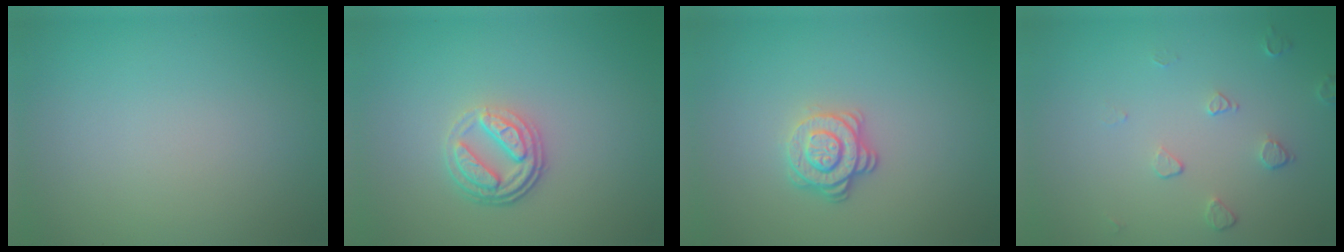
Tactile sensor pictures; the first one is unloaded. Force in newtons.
{"total": 3.6, "press": 2.7, "slide": 2.4}
{"total": 2.8, "press": 2.5, "slide": 1.3}
{"total": 1.5, "press": 0.9, "slide": 1.1}